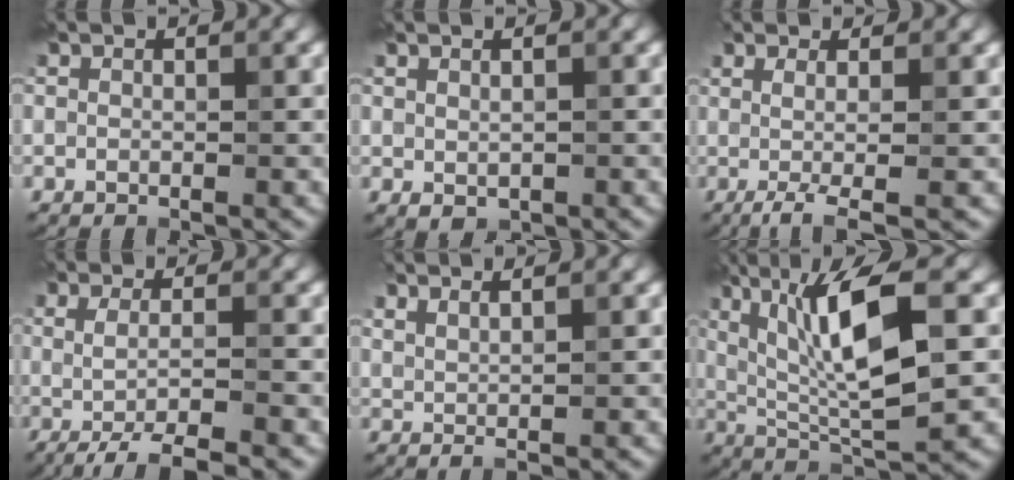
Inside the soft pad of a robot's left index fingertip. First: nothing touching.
{"total": 1.1, "force": [0.1, 0.6, 0.9], "torque": [-0.016, -0.002, 0.009]}
{"total": 3.7, "force": [-0.4, 1.0, 3.6], "torque": [-0.054, -0.001, -0.012]}
{"total": 4.3, "force": [-1.7, 1.0, 3.8], "torque": [-0.054, -0.017, -0.032]}
{"total": 2.6, "force": [1.9, 0.8, 1.6], "torque": [-0.014, 0.004, 0.019]}
{"total": 9.9, "force": [2.3, 2.7, 9.3], "torque": [-0.158, 0.002, 0.043]}